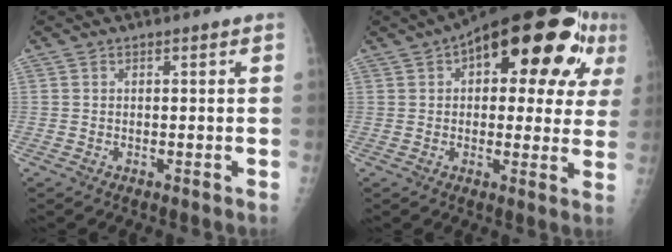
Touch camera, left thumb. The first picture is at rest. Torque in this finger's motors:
{"motor_torque": [0.48, 0.66, 0.20, -0.20, 0.15]}